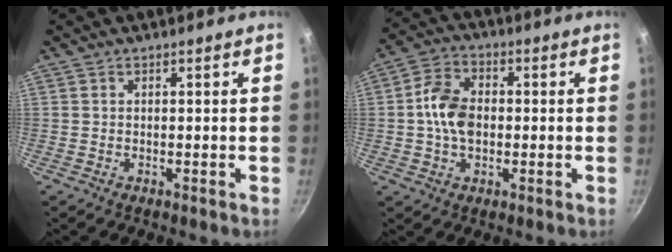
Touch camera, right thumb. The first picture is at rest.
{"total": 9.1, "force": [-0.2, 6.3, 6.6], "torque": [-0.108, 0.020, -0.014]}